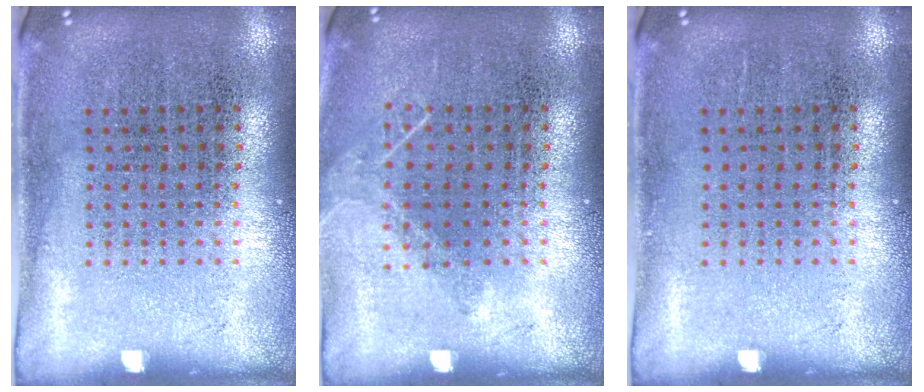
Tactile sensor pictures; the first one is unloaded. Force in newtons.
{"total": 1.0, "press": 0.9, "slide": 0.2}
{"total": 0.0}